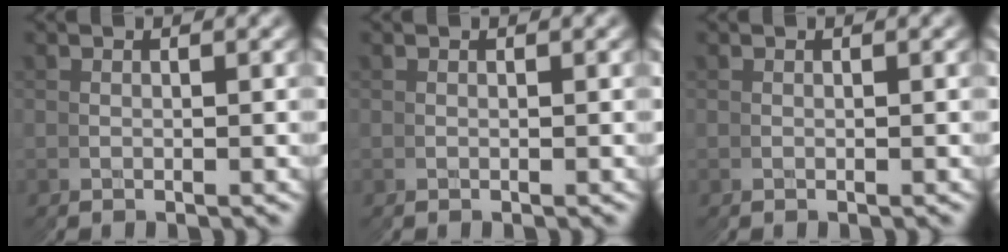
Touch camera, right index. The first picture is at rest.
{"total": 0.0}
{"total": 0.0}